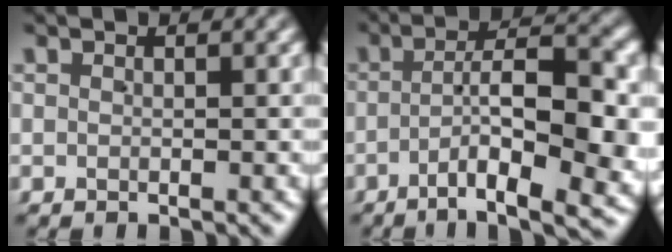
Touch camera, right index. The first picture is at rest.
{"total": 9.7, "force": [-3.4, 3.1, 8.5], "torque": [-0.120, -0.018, -0.045]}